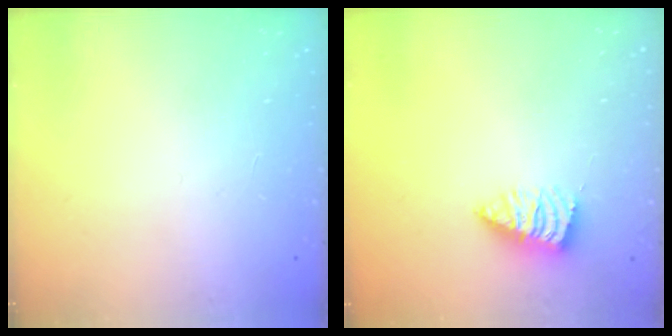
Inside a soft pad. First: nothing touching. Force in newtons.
{"total": 0.9, "press": 0.9, "slide": 0.1}